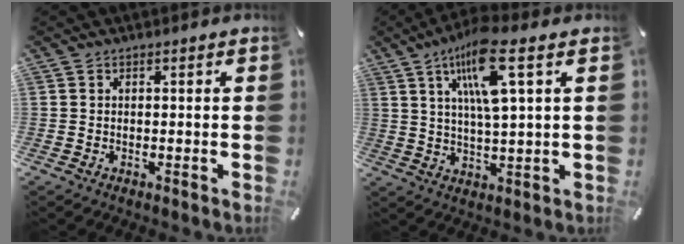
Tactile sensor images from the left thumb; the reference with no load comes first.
{"total": 12.4, "force": [5.6, 2.2, 10.8], "torque": [-0.221, -0.007, 0.091]}